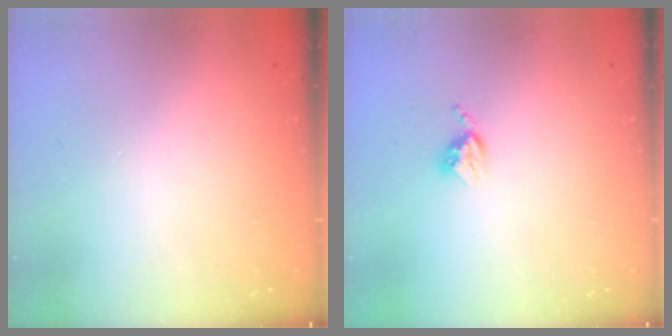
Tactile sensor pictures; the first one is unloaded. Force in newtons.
{"total": 4.3, "press": 4.2, "slide": 0.5}